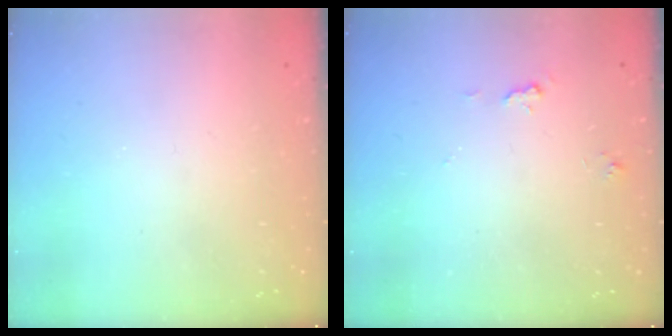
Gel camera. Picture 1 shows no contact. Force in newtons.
{"total": 4.9, "press": 4.8, "slide": 0.7}